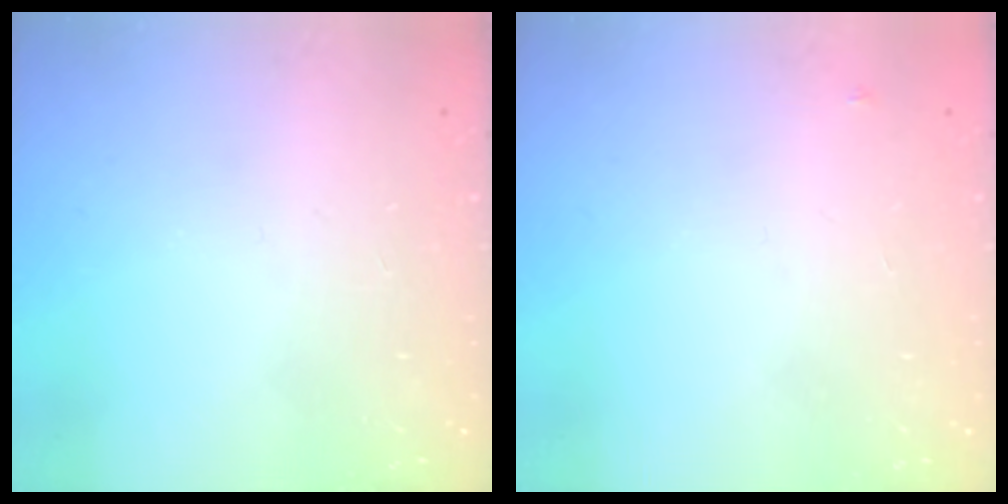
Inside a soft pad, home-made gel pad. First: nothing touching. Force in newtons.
{"total": 2.6, "press": 2.6, "slide": 0.2}